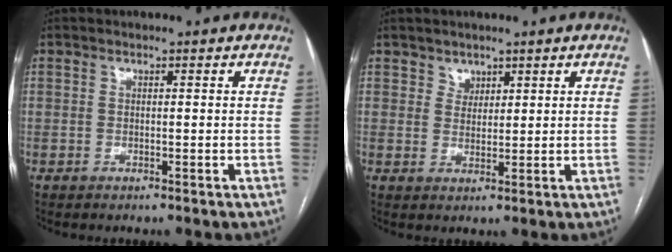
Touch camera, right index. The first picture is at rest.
{"total": 2.1, "force": [1.5, 1.5, 0.1], "torque": [0.008, 0.000, 0.022]}